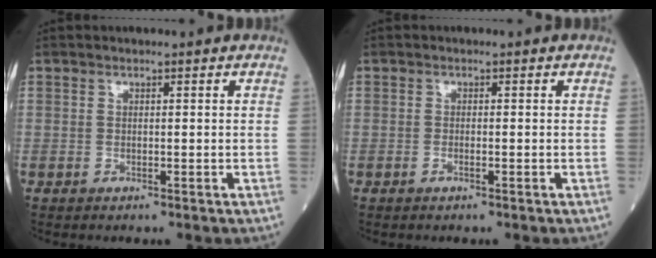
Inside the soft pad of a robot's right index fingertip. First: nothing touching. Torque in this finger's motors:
{"motor_torque": [-0.04, 0.04, -0.07, -0.01]}